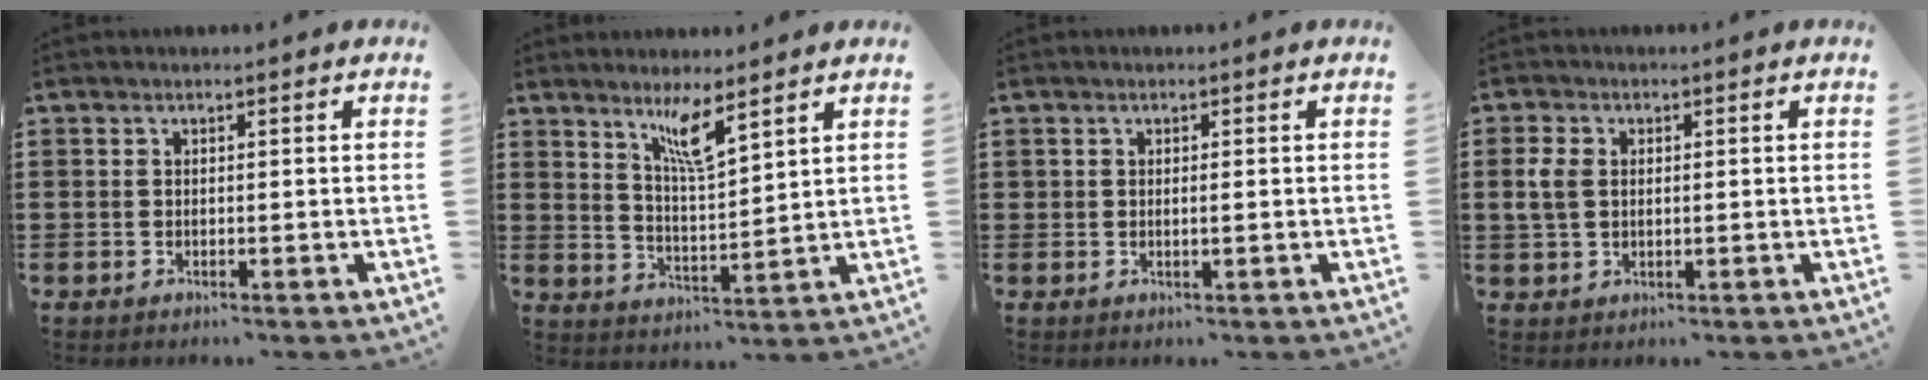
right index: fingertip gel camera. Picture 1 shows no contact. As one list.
[{"total": 6.0, "force": [4.1, 0.7, 4.3], "torque": [-0.089, -0.004, 0.068]}, {"total": 0.9, "force": [0.0, 0.2, 0.9], "torque": [-0.017, 0.001, 0.000]}, {"total": 3.4, "force": [0.6, 2.4, 2.3], "torque": [-0.058, 0.006, 0.006]}]